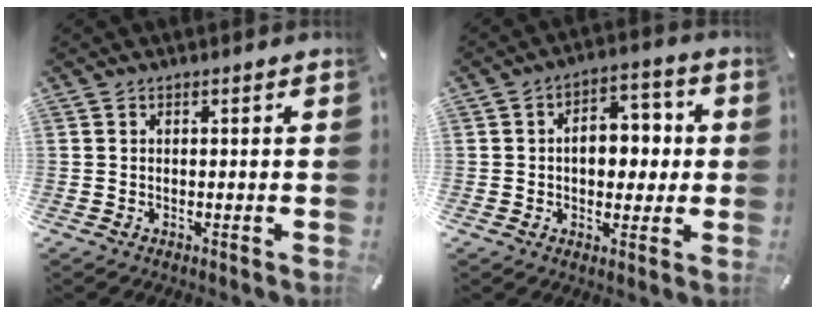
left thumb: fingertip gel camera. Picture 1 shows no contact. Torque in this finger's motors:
{"motor_torque": [0.24, 0.24, 0.35, -0.33, 0.09]}